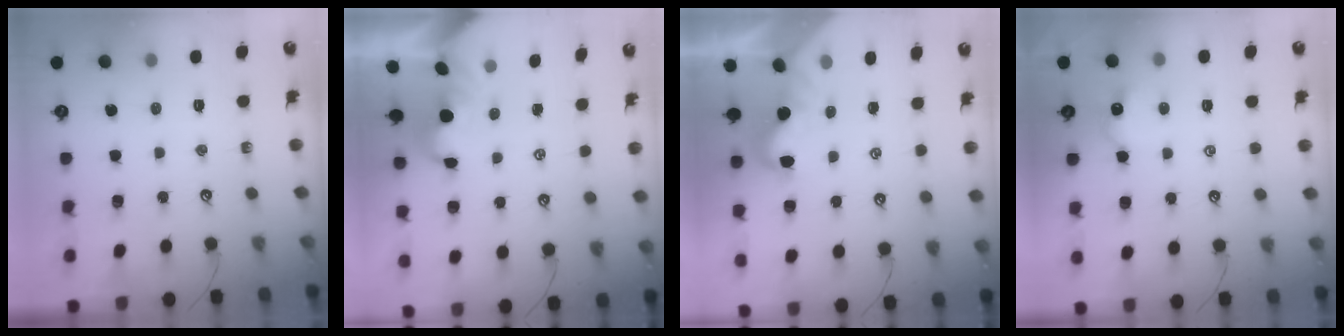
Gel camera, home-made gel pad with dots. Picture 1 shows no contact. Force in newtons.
{"total": 0.9, "press": 0.8, "slide": 0.4}
{"total": 0.0}
{"total": 2.6, "press": 2.5, "slide": 0.5}